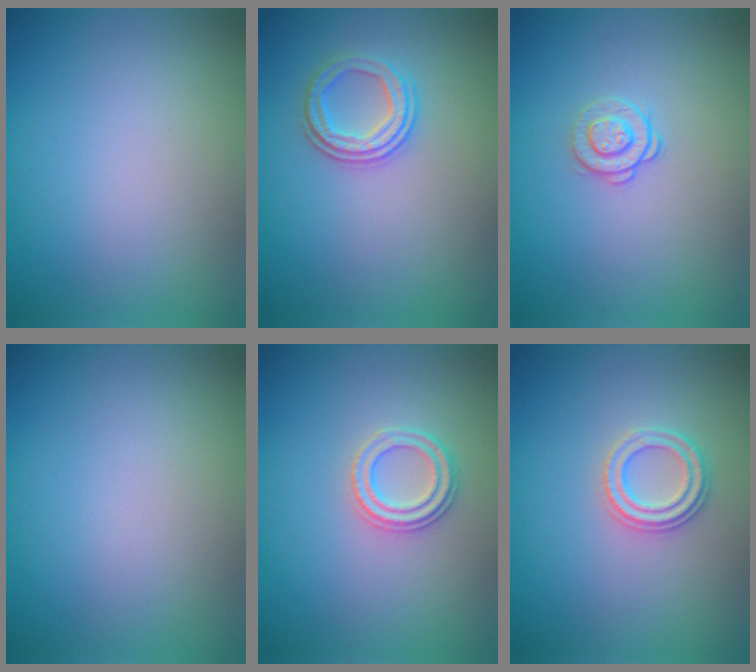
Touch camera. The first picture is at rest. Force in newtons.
{"total": 2.5, "press": 2.4, "slide": 0.9}
{"total": 1.6, "press": 1.2, "slide": 1.0}
{"total": 0.0}
{"total": 2.3, "press": 2.2, "slide": 0.5}
{"total": 2.3, "press": 2.2, "slide": 0.5}